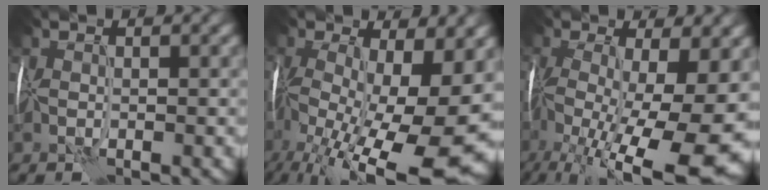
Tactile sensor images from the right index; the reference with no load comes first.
{"total": 15.9, "force": [-3.7, 6.7, 14.0], "torque": [-0.264, -0.023, -0.054]}
{"total": 15.8, "force": [-4.9, 5.9, 13.8], "torque": [-0.261, -0.017, -0.073]}